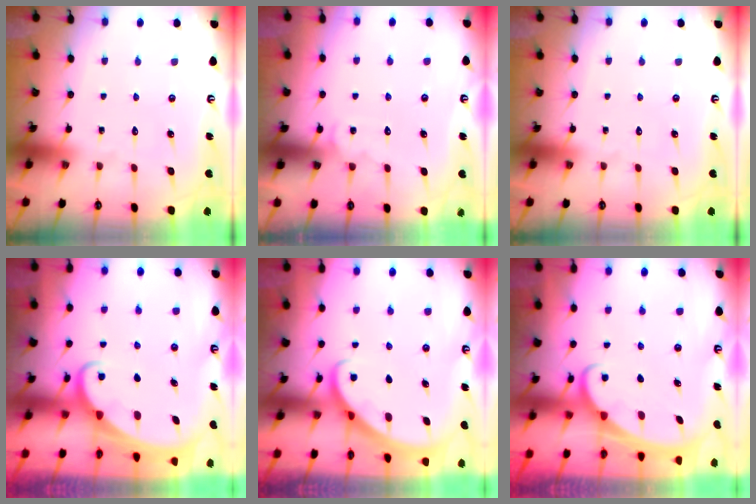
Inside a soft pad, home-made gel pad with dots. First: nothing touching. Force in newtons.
{"total": 6.1, "press": 6.0, "slide": 0.6}
{"total": 0.0}
{"total": 2.6, "press": 2.6, "slide": 0.2}
{"total": 2.7, "press": 2.7, "slide": 0.2}
{"total": 2.3, "press": 2.3, "slide": 0.3}